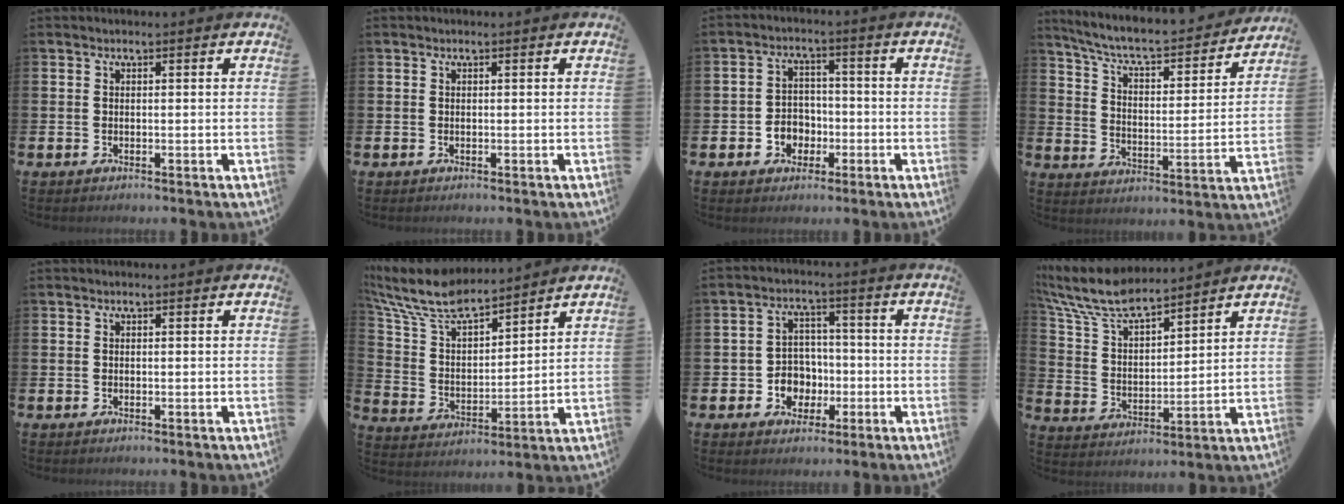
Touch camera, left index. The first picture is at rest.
{"total": 0.0}
{"total": 3.9, "force": [-1.1, 3.5, 1.2], "torque": [-0.017, -0.004, -0.029]}
{"total": 7.3, "force": [6.5, 1.3, 2.9], "torque": [-0.084, -0.047, 0.107]}
{"total": 0.0}
{"total": 9.5, "force": [8.5, 2.3, 3.4], "torque": [-0.103, -0.053, 0.149]}
{"total": 5.0, "force": [-1.1, 4.7, 1.4], "torque": [-0.033, 0.004, -0.025]}
{"total": 8.6, "force": [7.9, 1.9, 3.0], "torque": [-0.092, -0.048, 0.139]}